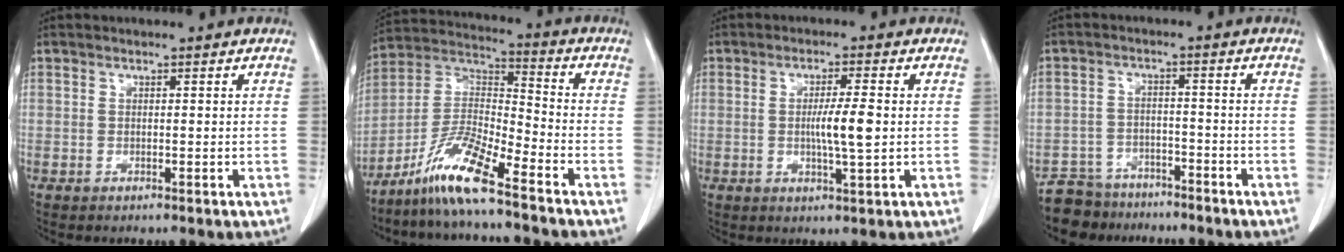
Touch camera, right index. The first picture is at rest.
{"total": 11.0, "force": [-8.2, 0.0, 7.3], "torque": [-0.151, -0.003, -0.160]}
{"total": 5.3, "force": [-0.2, 0.1, 5.3], "torque": [-0.093, -0.005, -0.004]}
{"total": 6.9, "force": [-6.0, 3.5, -0.2], "torque": [0.011, 0.008, -0.102]}